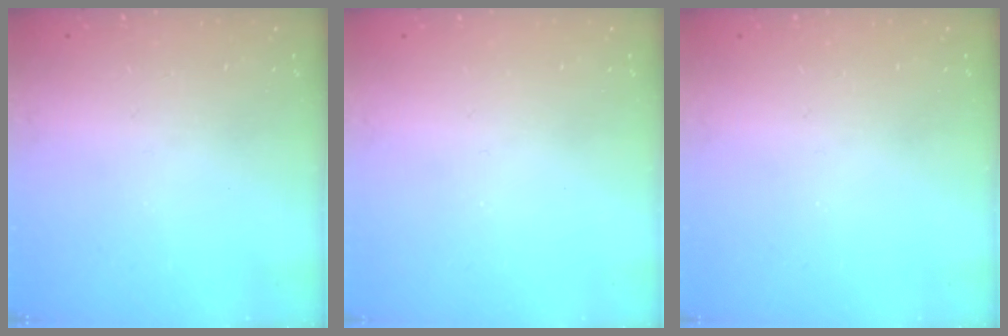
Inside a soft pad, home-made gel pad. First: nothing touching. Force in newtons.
{"total": 0.0}
{"total": 0.0}